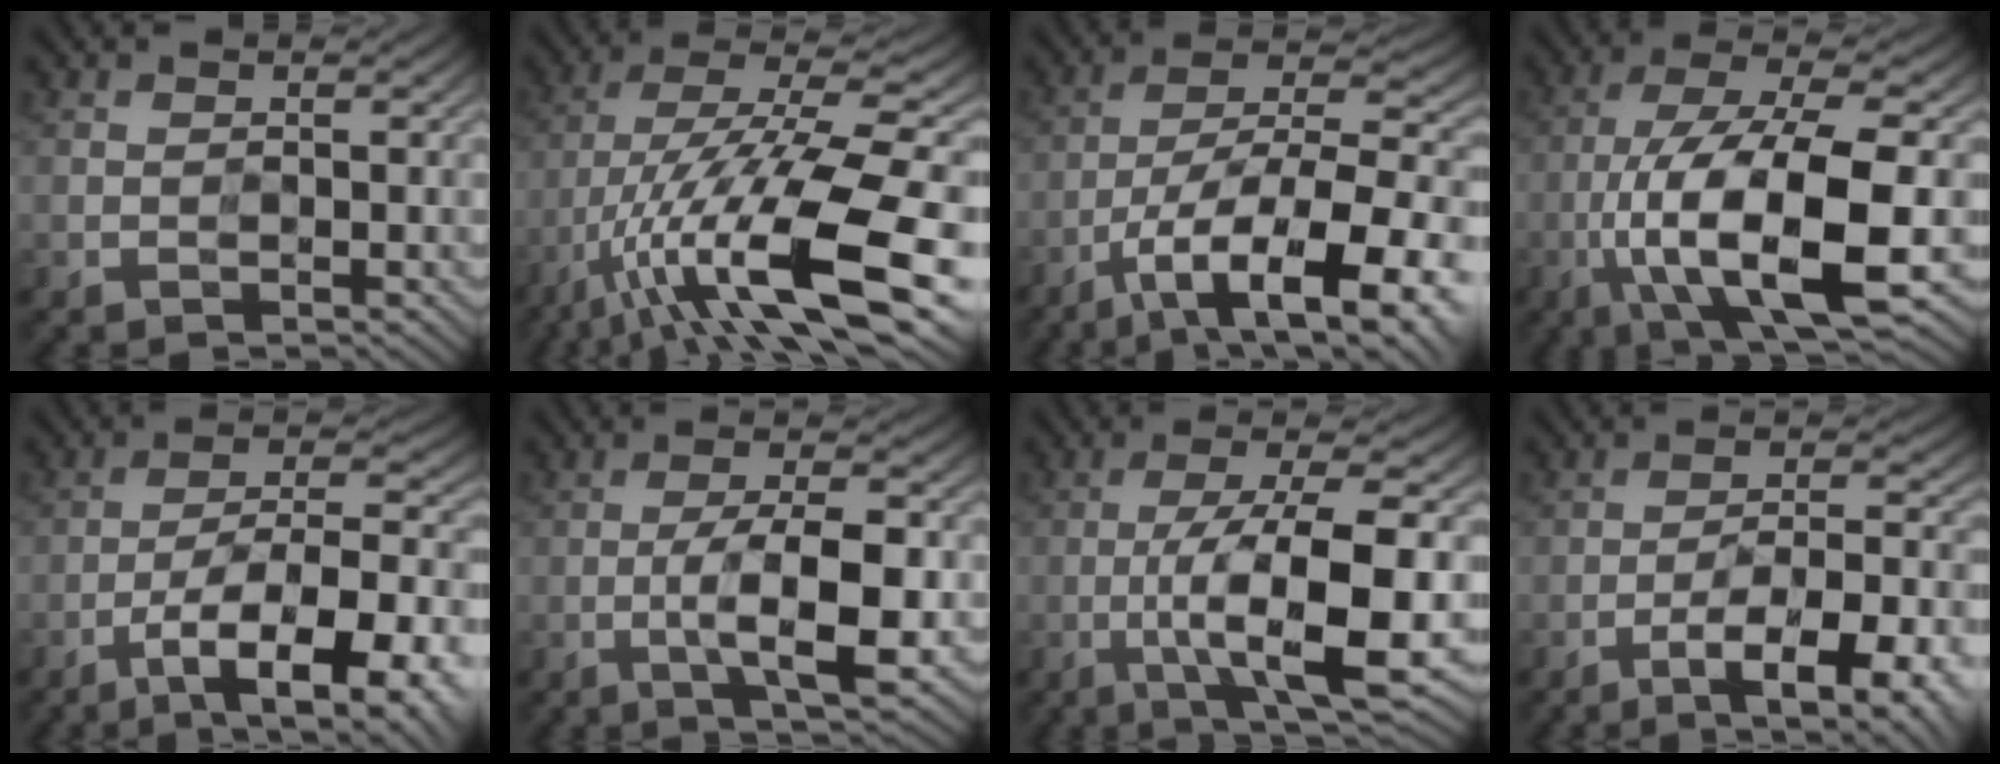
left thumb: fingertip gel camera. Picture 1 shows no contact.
{"total": 17.2, "force": [-8.1, 4.9, 14.3], "torque": [-0.262, -0.004, -0.147]}
{"total": 13.8, "force": [-6.6, 4.9, 11.0], "torque": [-0.190, -0.007, -0.112]}
{"total": 13.5, "force": [-4.0, 4.0, 12.3], "torque": [-0.233, -0.010, -0.067]}
{"total": 13.6, "force": [-7.3, 4.8, 10.4], "torque": [-0.164, -0.010, -0.114]}
{"total": 7.7, "force": [-2.2, 2.1, 7.1], "torque": [-0.114, 0.002, -0.039]}
{"total": 11.2, "force": [-3.0, 2.5, 10.5], "torque": [-0.171, 0.003, -0.051]}
{"total": 11.5, "force": [-6.8, 3.2, 8.7], "torque": [-0.133, 0.000, -0.103]}